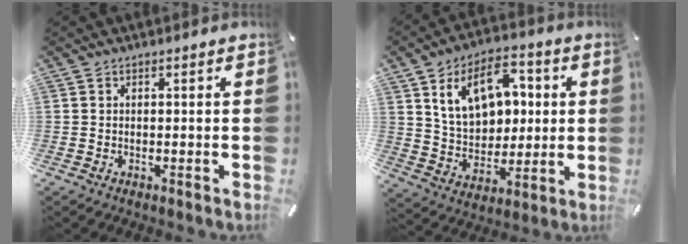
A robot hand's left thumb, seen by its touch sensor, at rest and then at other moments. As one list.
[{"total": 15.3, "force": [5.4, 11.2, 8.9], "torque": [-0.155, -0.006, 0.104]}]